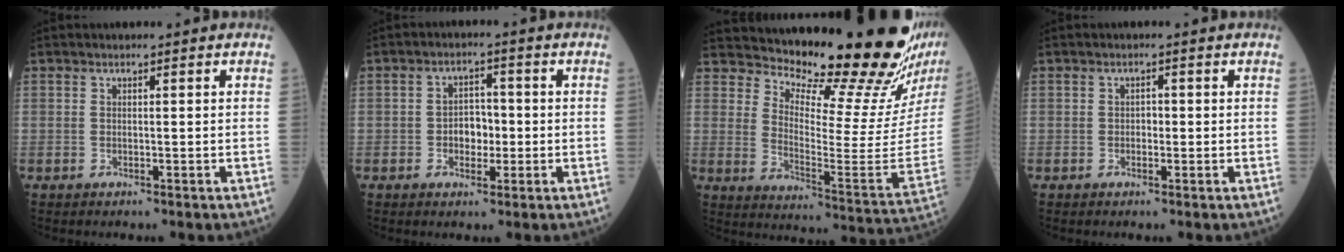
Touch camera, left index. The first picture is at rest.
{"total": 4.0, "force": [-0.7, 2.7, 2.9], "torque": [-0.046, 0.011, -0.013]}
{"total": 21.5, "force": [19.5, -0.1, 9.2], "torque": [-0.157, -0.125, 0.260]}
{"total": 1.1, "force": [-0.1, 0.8, 0.8], "torque": [-0.009, 0.003, -0.005]}